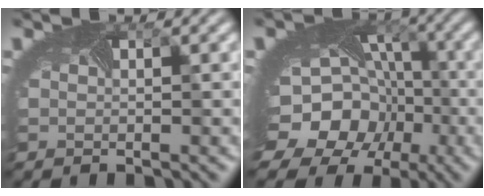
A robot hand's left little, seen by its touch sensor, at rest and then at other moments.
{"total": 16.0, "force": [-5.6, 13.6, 6.3], "torque": [-0.144, -0.043, -0.093]}